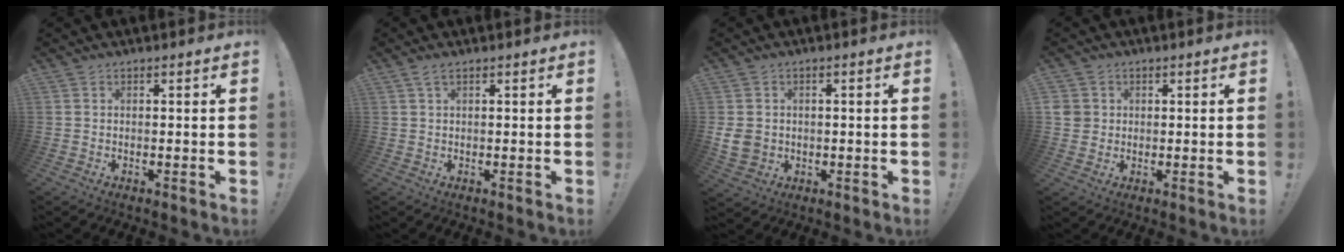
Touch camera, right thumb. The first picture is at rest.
{"total": 1.8, "force": [0.9, 0.4, 1.5], "torque": [-0.032, 0.001, 0.017]}
{"total": 6.3, "force": [0.1, 5.4, 3.3], "torque": [-0.070, 0.002, 0.008]}
{"total": 3.6, "force": [0.8, 3.4, 0.7], "torque": [-0.013, 0.001, 0.017]}